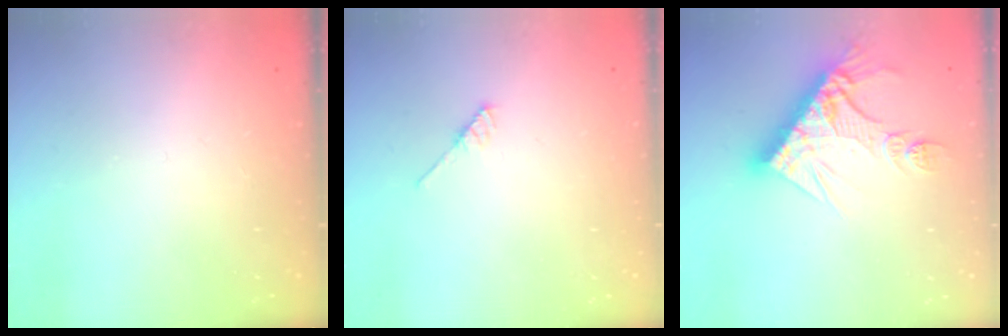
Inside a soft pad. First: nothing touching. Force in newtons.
{"total": 3.7, "press": 3.7, "slide": 0.3}
{"total": 14.2, "press": 14.2, "slide": 1.2}